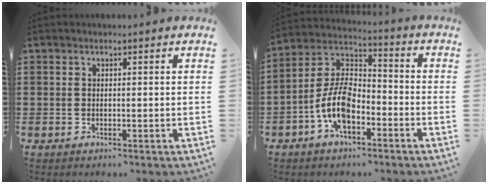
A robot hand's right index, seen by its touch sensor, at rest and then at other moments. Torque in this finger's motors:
{"motor_torque": [2.14, 0.00, 1.05, 0.13]}